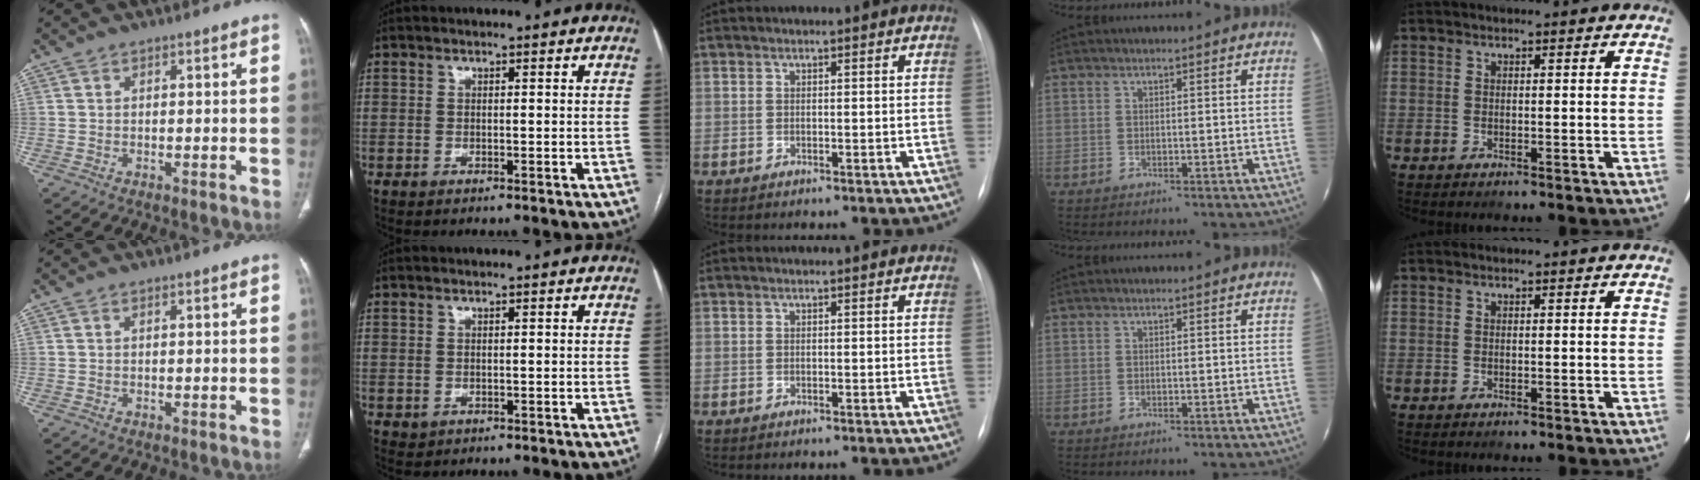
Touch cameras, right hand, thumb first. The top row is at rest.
{"index": {"total": 0.7, "force": [0.1, 0.6, 0.5], "torque": [-0.012, 0.000, 0.007]}}